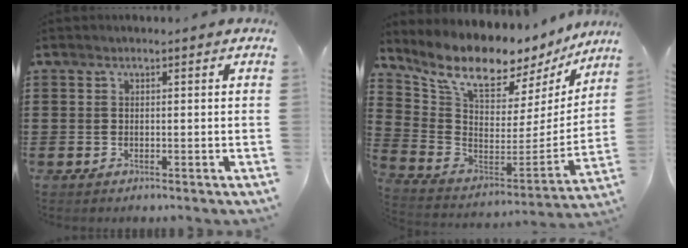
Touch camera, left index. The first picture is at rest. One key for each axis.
{"total": 11.1, "fx": 9.2, "fy": 3.4, "fz": 5.2, "tx": -0.132, "ty": -0.071, "tz": 0.158}